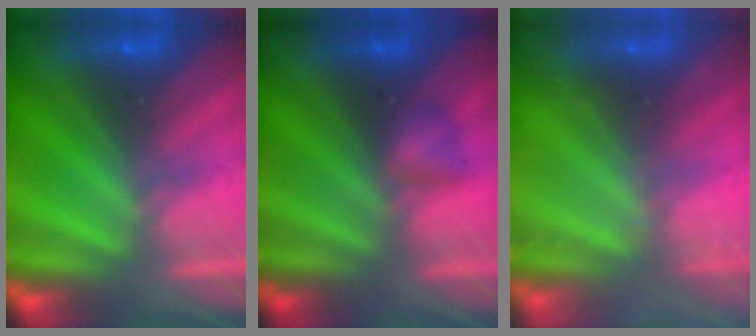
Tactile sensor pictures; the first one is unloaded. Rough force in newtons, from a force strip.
{"total": 1.9}
{"total": 2.3}